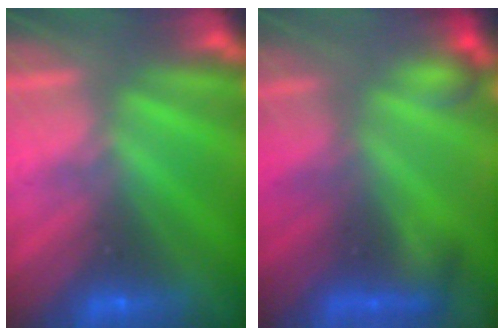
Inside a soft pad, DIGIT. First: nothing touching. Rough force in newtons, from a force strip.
{"total": 6.0}